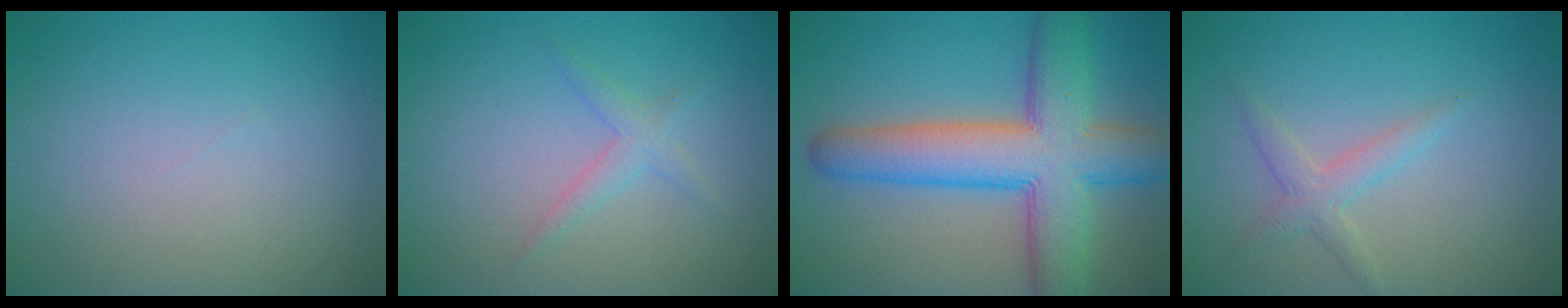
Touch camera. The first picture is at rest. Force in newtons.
{"total": 1.6, "press": 1.6, "slide": 0.1}
{"total": 10.3, "press": 10.3, "slide": 0.3}
{"total": 2.0, "press": 2.0, "slide": 0.0}